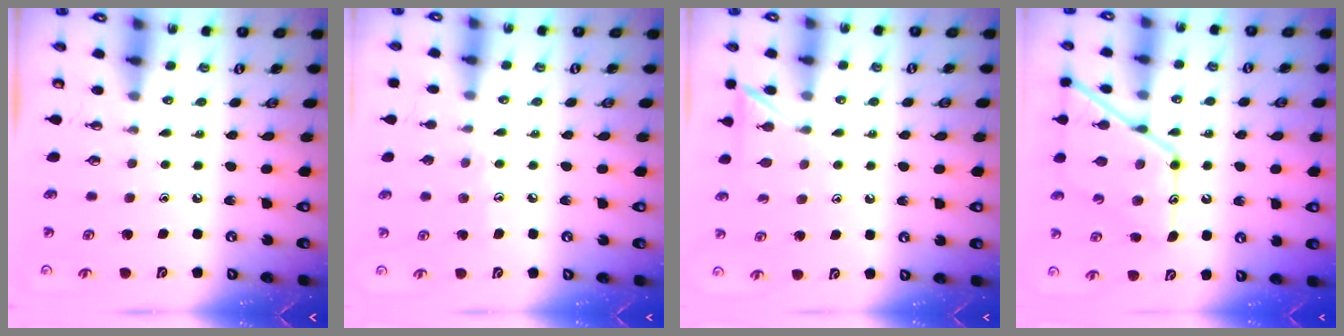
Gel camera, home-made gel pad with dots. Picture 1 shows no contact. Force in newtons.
{"total": 5.7, "press": 5.7, "slide": 0.5}
{"total": 7.9, "press": 7.8, "slide": 0.7}
{"total": 17.4, "press": 17.4, "slide": 1.6}